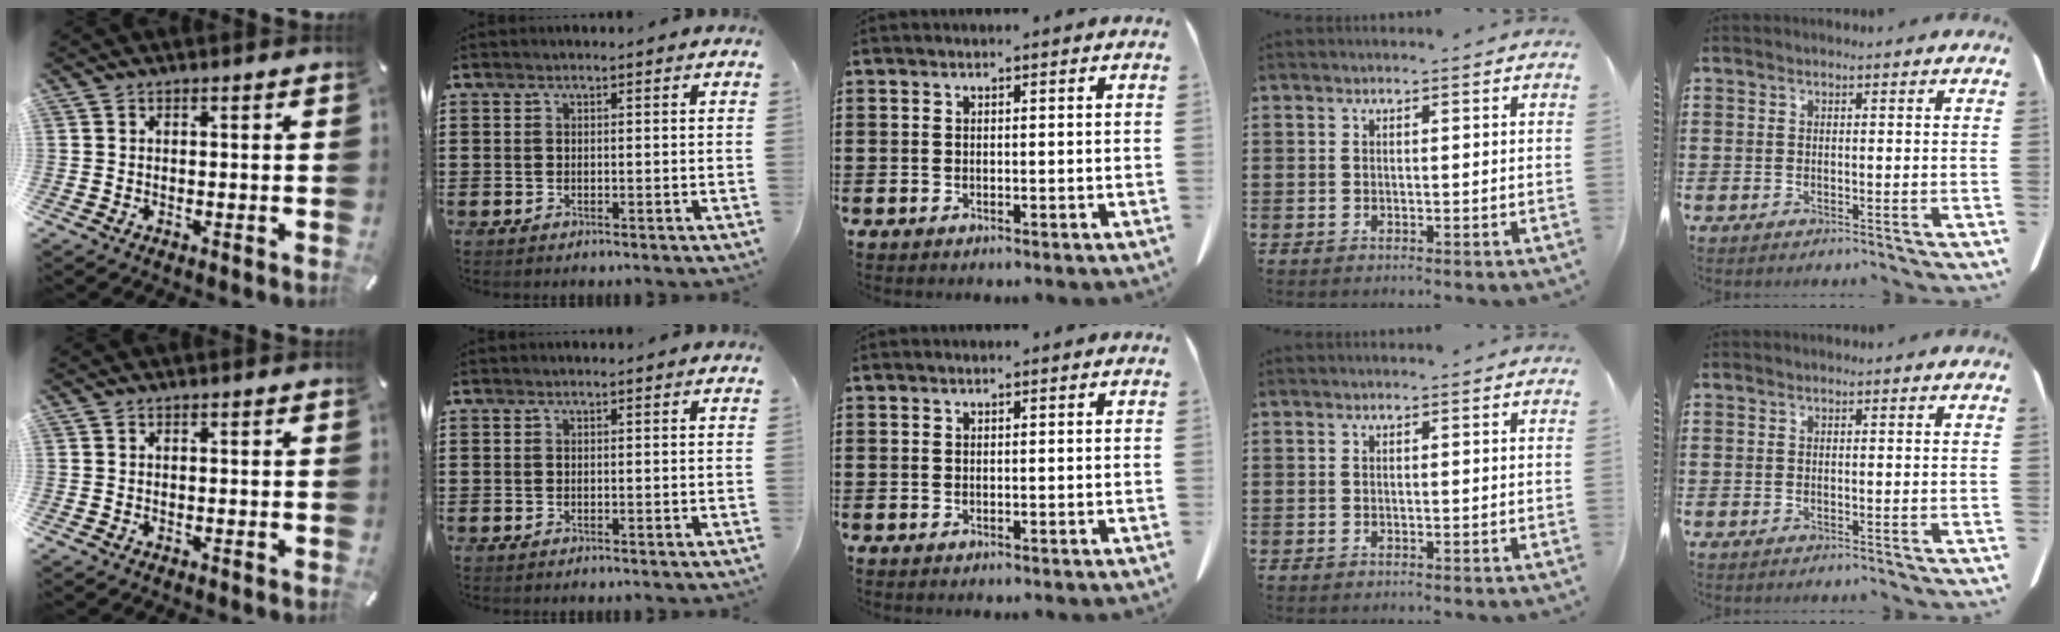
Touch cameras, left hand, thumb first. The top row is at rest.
{}